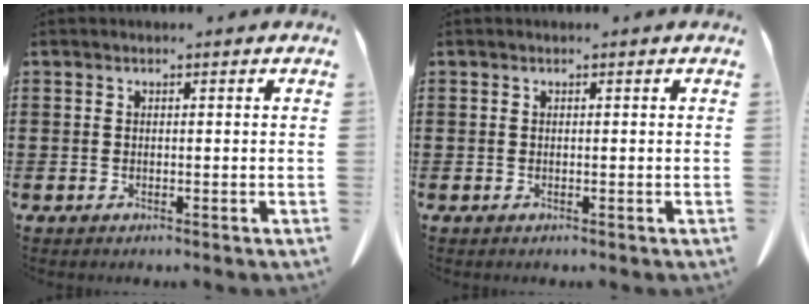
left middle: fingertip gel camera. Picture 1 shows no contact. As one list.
[{"total": 0.0}]